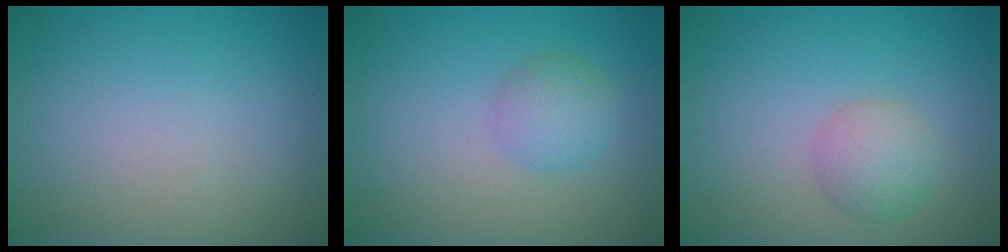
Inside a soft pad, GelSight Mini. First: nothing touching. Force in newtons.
{"total": 2.5, "press": 2.5, "slide": 0.1}
{"total": 2.5, "press": 2.5, "slide": 0.1}